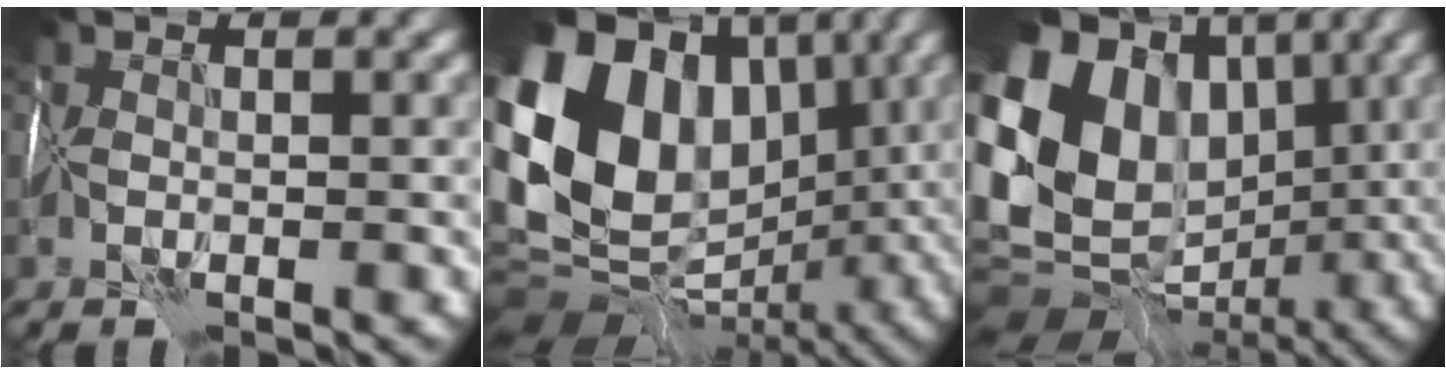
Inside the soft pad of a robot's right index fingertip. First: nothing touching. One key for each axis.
{"total": 14.2, "fx": 3.0, "fy": 10.9, "fz": 8.6, "tx": -0.164, "ty": 0.018, "tz": 0.047}
{"total": 15.1, "fx": 1.8, "fy": 12.2, "fz": 8.8, "tx": -0.177, "ty": 0.010, "tz": 0.052}